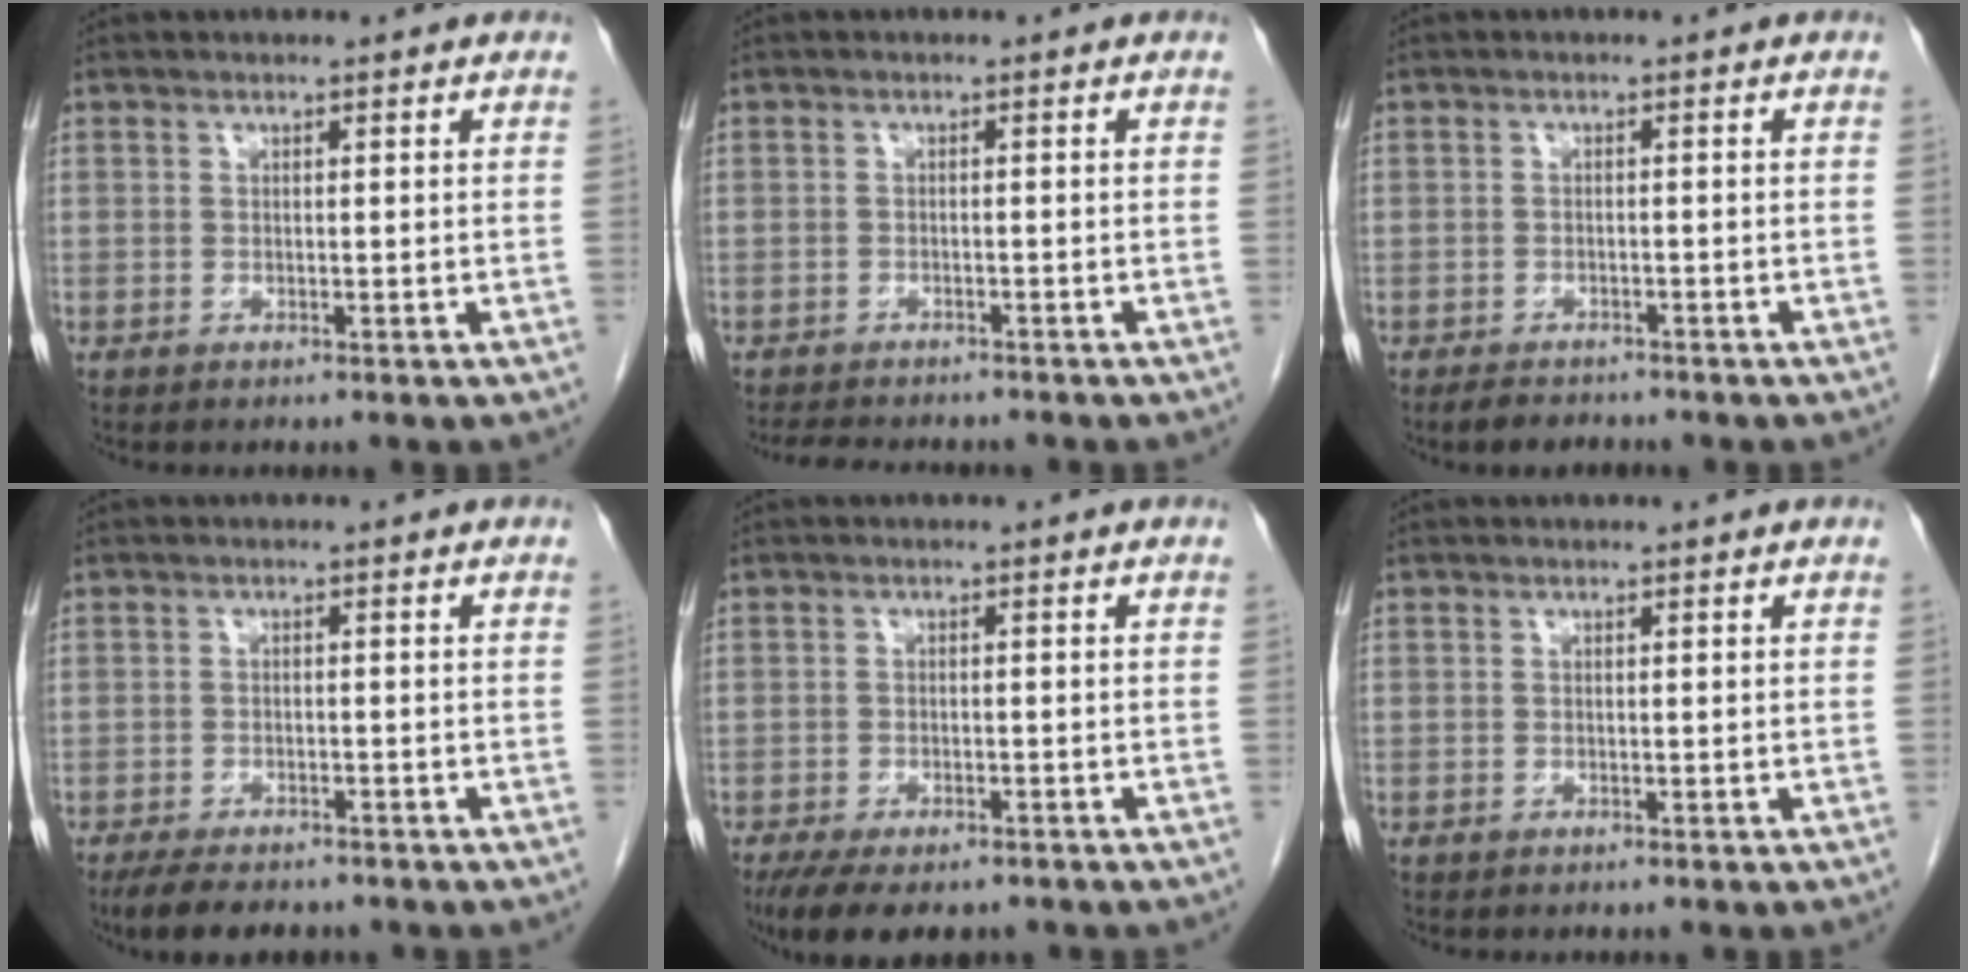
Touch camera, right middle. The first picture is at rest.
{"total": 6.9, "force": [-6.1, 1.9, 2.6], "torque": [-0.039, -0.004, -0.086]}
{"total": 3.1, "force": [-2.7, 1.3, 0.9], "torque": [-0.019, -0.002, -0.040]}
{"total": 7.2, "force": [-5.9, 2.5, 3.3], "torque": [-0.050, -0.008, -0.085]}
{"total": 9.4, "force": [-7.1, 3.8, 5.0], "torque": [-0.077, -0.009, -0.103]}
{"total": 0.0}